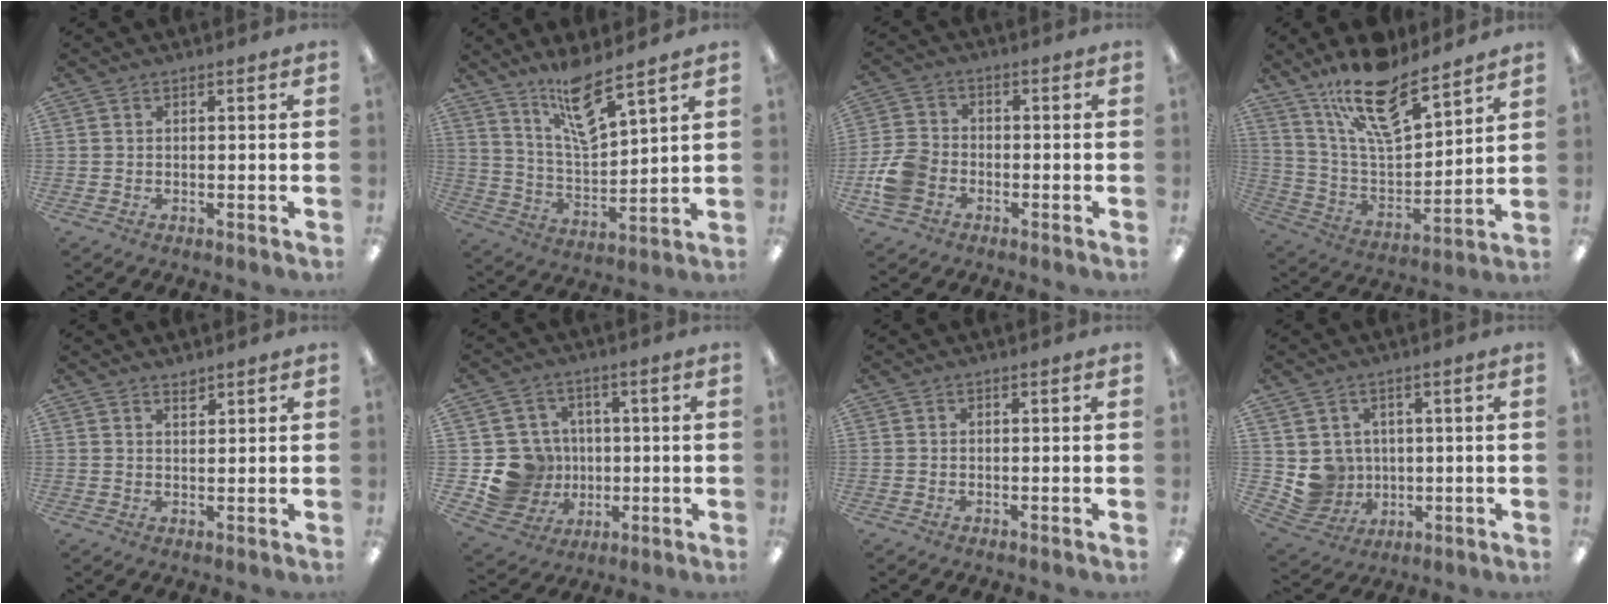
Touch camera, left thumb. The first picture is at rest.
{"total": 12.7, "force": [9.6, 2.8, 7.7], "torque": [-0.143, -0.050, 0.166]}
{"total": 8.0, "force": [-3.0, 6.1, 4.3], "torque": [-0.092, 0.022, -0.054]}
{"total": 18.6, "force": [13.8, 6.4, 10.6], "torque": [-0.193, -0.082, 0.240]}
{"total": 1.8, "force": [1.7, 0.3, 0.4], "torque": [-0.010, -0.003, 0.032]}
{"total": 12.3, "force": [-1.1, 11.8, 3.2], "torque": [-0.089, 0.017, -0.005]}
{"total": 0.0}
{"total": 6.6, "force": [1.8, 6.4, 0.3], "torque": [-0.023, -0.012, 0.044]}